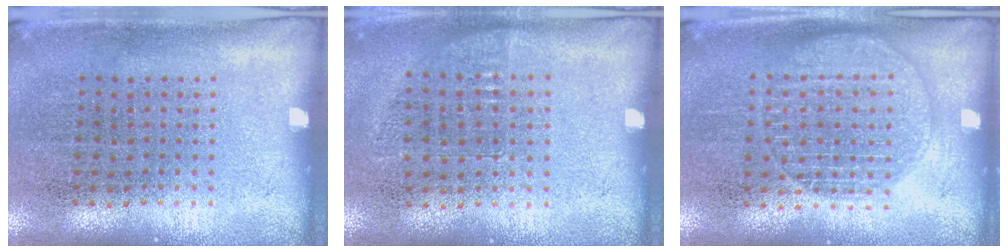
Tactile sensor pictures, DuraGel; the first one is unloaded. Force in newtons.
{"total": 0.7, "press": 0.6, "slide": 0.3}
{"total": 1.3, "press": 1.3, "slide": 0.1}